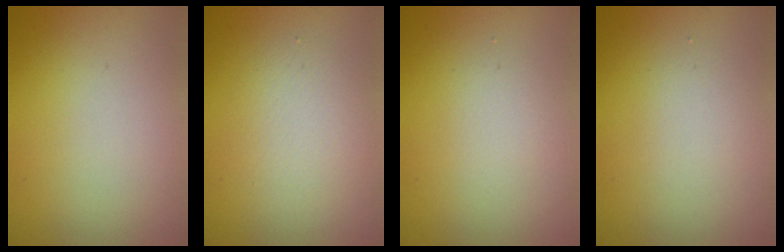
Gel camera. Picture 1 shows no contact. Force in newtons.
{"total": 2.9, "press": 2.9, "slide": 0.2}
{"total": 1.3, "press": 1.3, "slide": 0.1}
{"total": 1.6, "press": 1.6, "slide": 0.0}